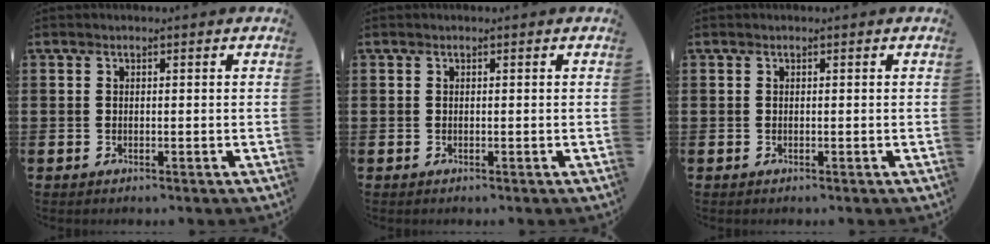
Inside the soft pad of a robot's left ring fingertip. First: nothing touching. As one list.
[{"total": 0.0}, {"total": 0.0}]